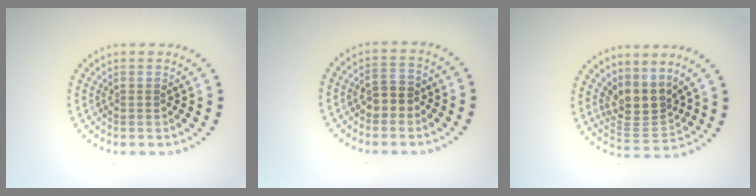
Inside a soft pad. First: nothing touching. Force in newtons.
{"total": 2.4, "press": 2.3, "slide": 0.6}
{"total": 3.6, "press": 2.6, "slide": 2.4}